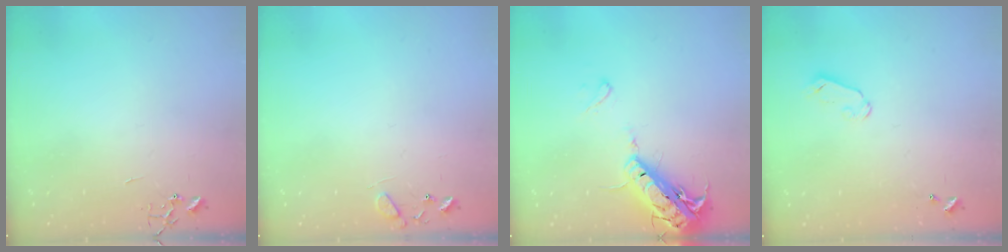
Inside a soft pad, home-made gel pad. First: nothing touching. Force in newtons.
{"total": 9.0, "press": 9.0, "slide": 0.6}
{"total": 17.5, "press": 17.2, "slide": 3.6}
{"total": 4.1, "press": 4.0, "slide": 0.4}